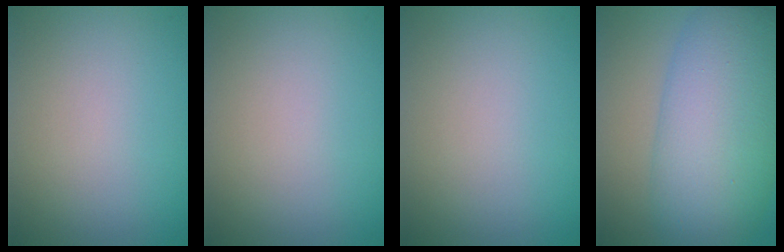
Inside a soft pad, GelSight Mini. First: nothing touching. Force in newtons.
{"total": 0.0}
{"total": 0.0}
{"total": 11.1, "press": 11.1, "slide": 0.2}